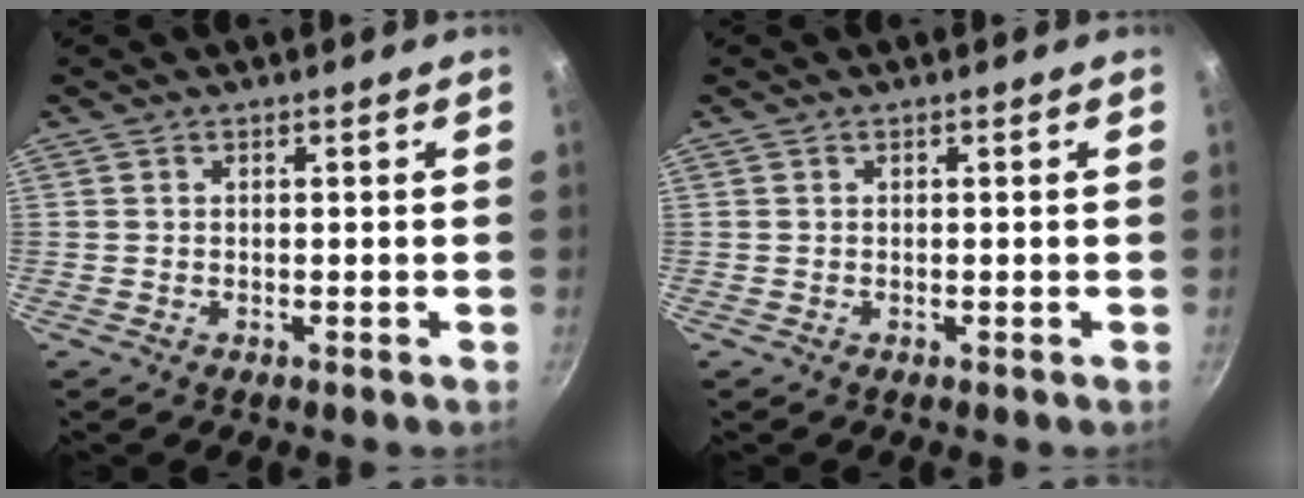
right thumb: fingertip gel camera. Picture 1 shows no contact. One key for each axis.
{"total": 0.0}